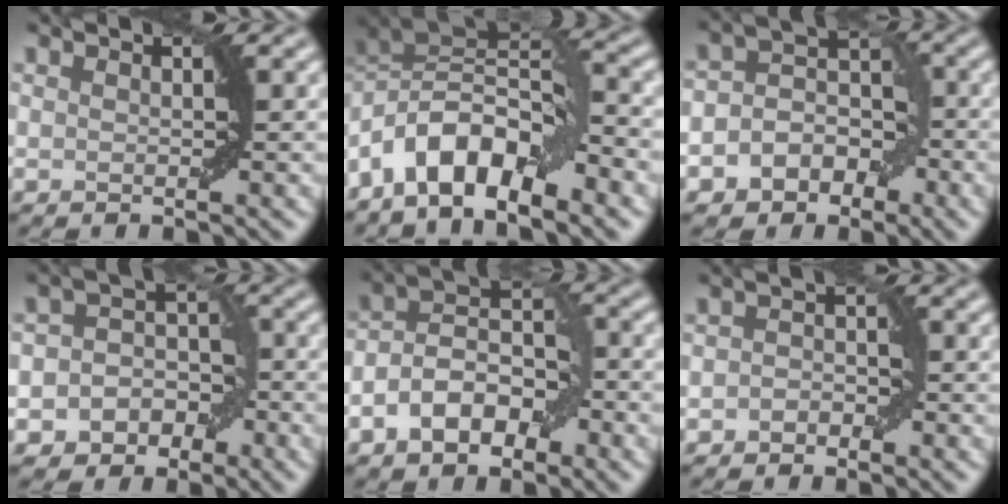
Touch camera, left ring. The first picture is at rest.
{"total": 9.1, "force": [-3.8, 3.8, 7.3], "torque": [-0.116, 0.021, -0.082]}
{"total": 5.8, "force": [-2.5, 4.8, 2.1], "torque": [-0.009, 0.022, -0.057]}
{"total": 5.8, "force": [-2.6, 4.9, 1.7], "torque": [0.003, 0.019, -0.059]}
{"total": 6.1, "force": [-2.6, 3.5, 4.2], "torque": [-0.068, 0.010, -0.055]}
{"total": 1.6, "force": [-0.9, 1.1, 0.6], "torque": [-0.009, 0.006, -0.019]}